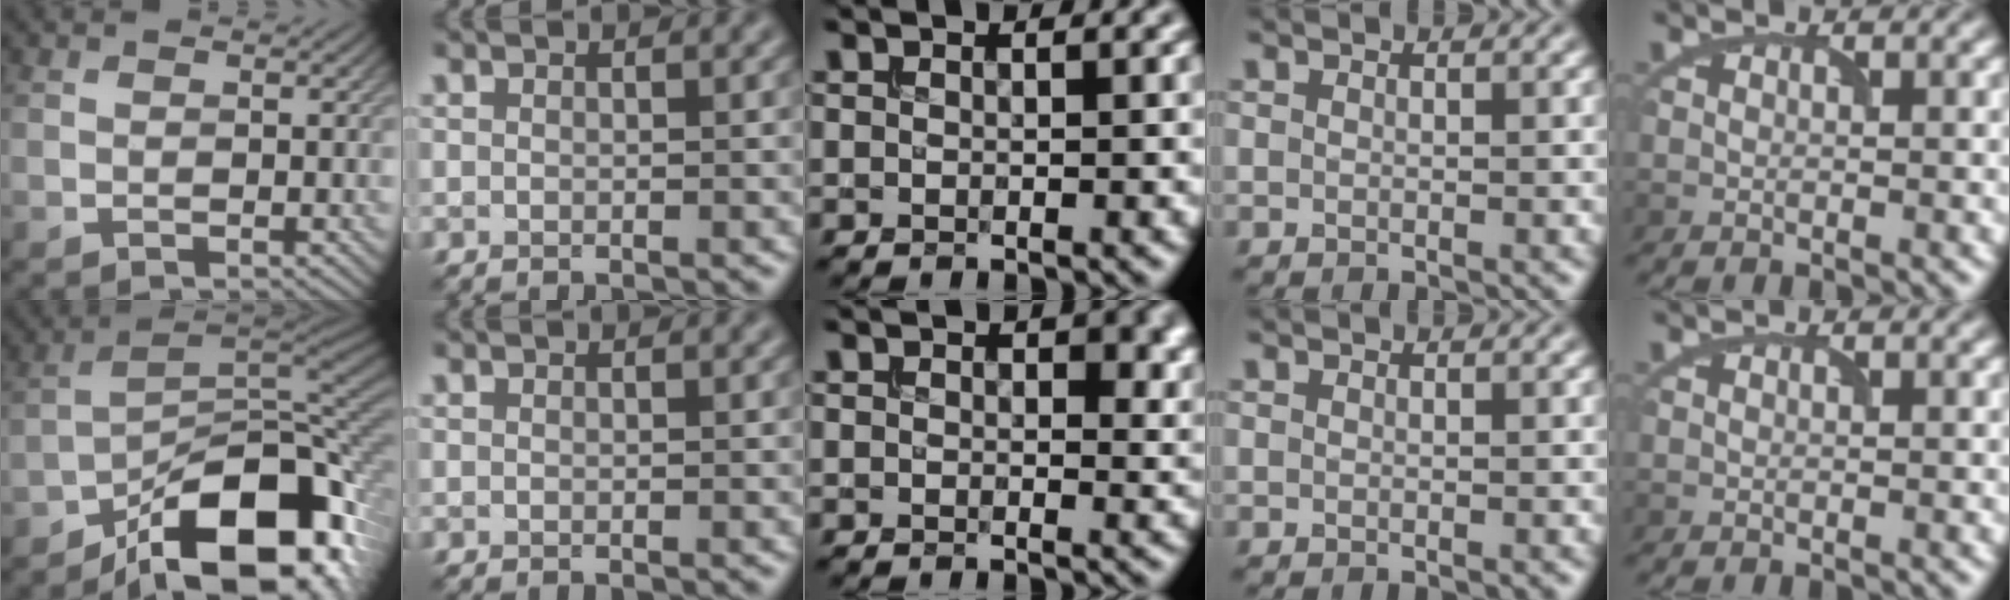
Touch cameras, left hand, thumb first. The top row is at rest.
{"thumb": {"total": 16.1, "force": [-9.5, 6.7, 11.1], "torque": [-0.151, -0.012, -0.162]}, "middle": {"total": 3.3, "force": [1.1, 2.0, 2.4], "torque": [-0.027, -0.003, 0.015]}}